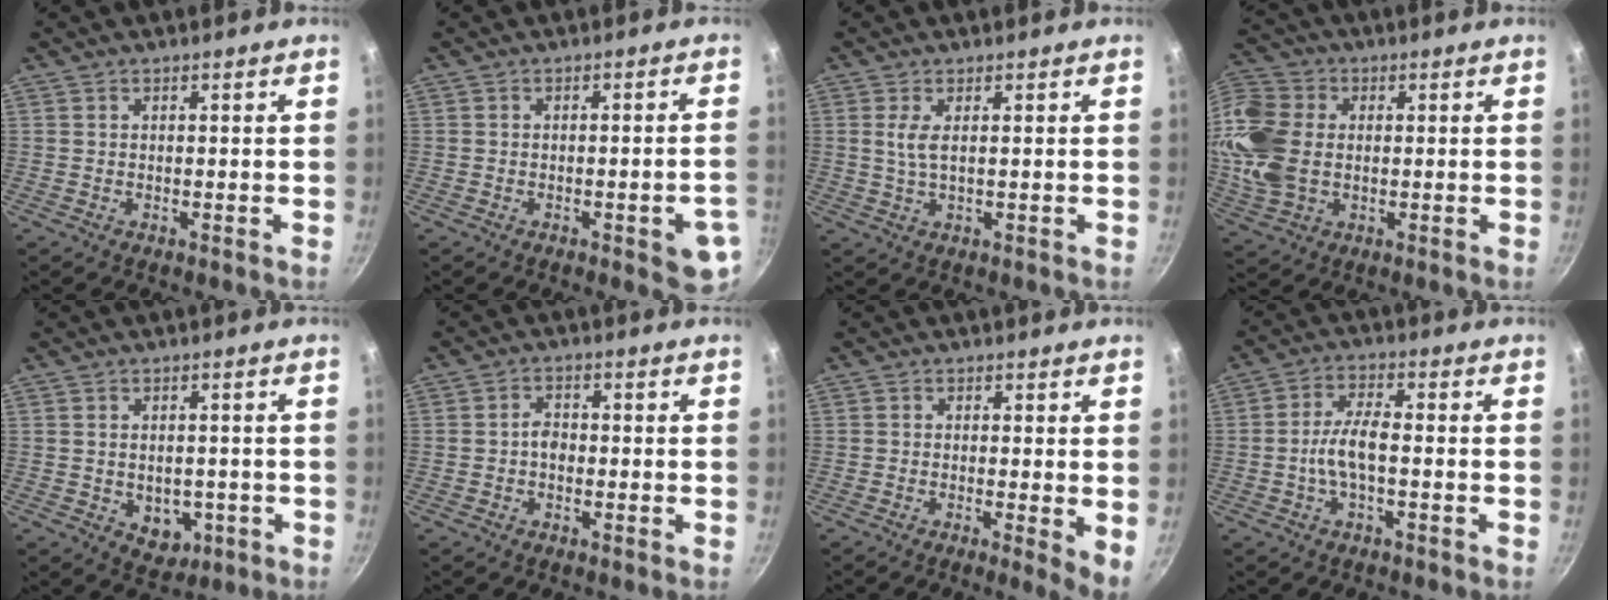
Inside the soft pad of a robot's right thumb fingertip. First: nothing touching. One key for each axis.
{"total": 6.9, "fx": -2.4, "fy": 2.0, "fz": 6.2, "tx": -0.059, "ty": 0.010, "tz": -0.025}
{"total": 3.0, "fx": 0.7, "fy": 1.0, "fz": 2.7, "tx": -0.062, "ty": -0.001, "tz": 0.019}
{"total": 15.1, "fx": 0.5, "fy": 11.3, "fz": 9.9, "tx": -0.196, "ty": 0.008, "tz": 0.007}
{"total": 5.7, "fx": -1.4, "fy": 4.3, "fz": 3.5, "tx": -0.030, "ty": 0.003, "tz": -0.007}
{"total": 2.5, "fx": -0.6, "fy": 1.8, "fz": 1.6, "tx": -0.015, "ty": 0.015, "tz": -0.010}
{"total": 4.6, "fx": -0.4, "fy": 0.8, "fz": 4.5, "tx": -0.060, "ty": -0.012, "tz": -0.008}
{"total": 6.1, "fx": -1.4, "fy": 2.1, "fz": 5.5, "tx": -0.113, "ty": 0.025, "tz": -0.033}